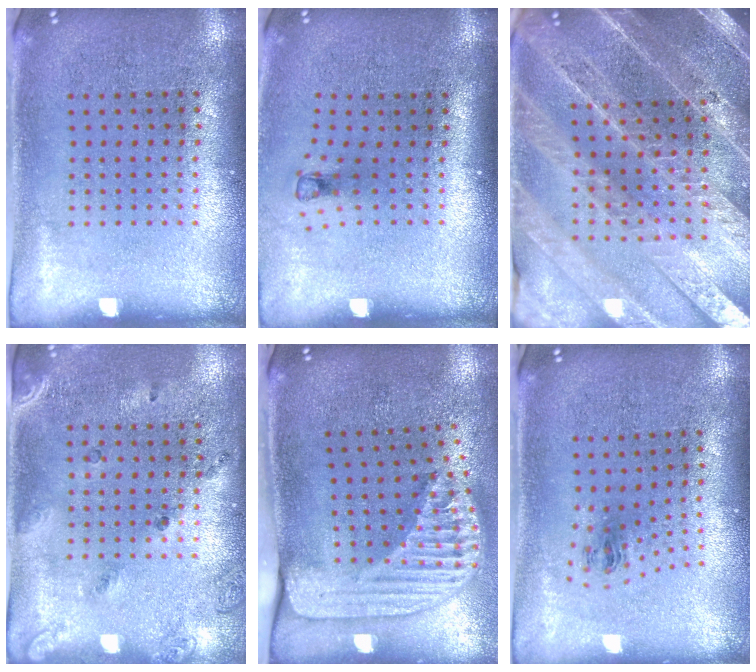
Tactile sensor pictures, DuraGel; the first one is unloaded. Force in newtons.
{"total": 0.8, "press": 0.4, "slide": 0.7}
{"total": 4.6, "press": 4.1, "slide": 2.2}
{"total": 1.5, "press": 1.1, "slide": 1.0}
{"total": 2.5, "press": 1.8, "slide": 1.7}
{"total": 1.0, "press": 0.4, "slide": 0.9}